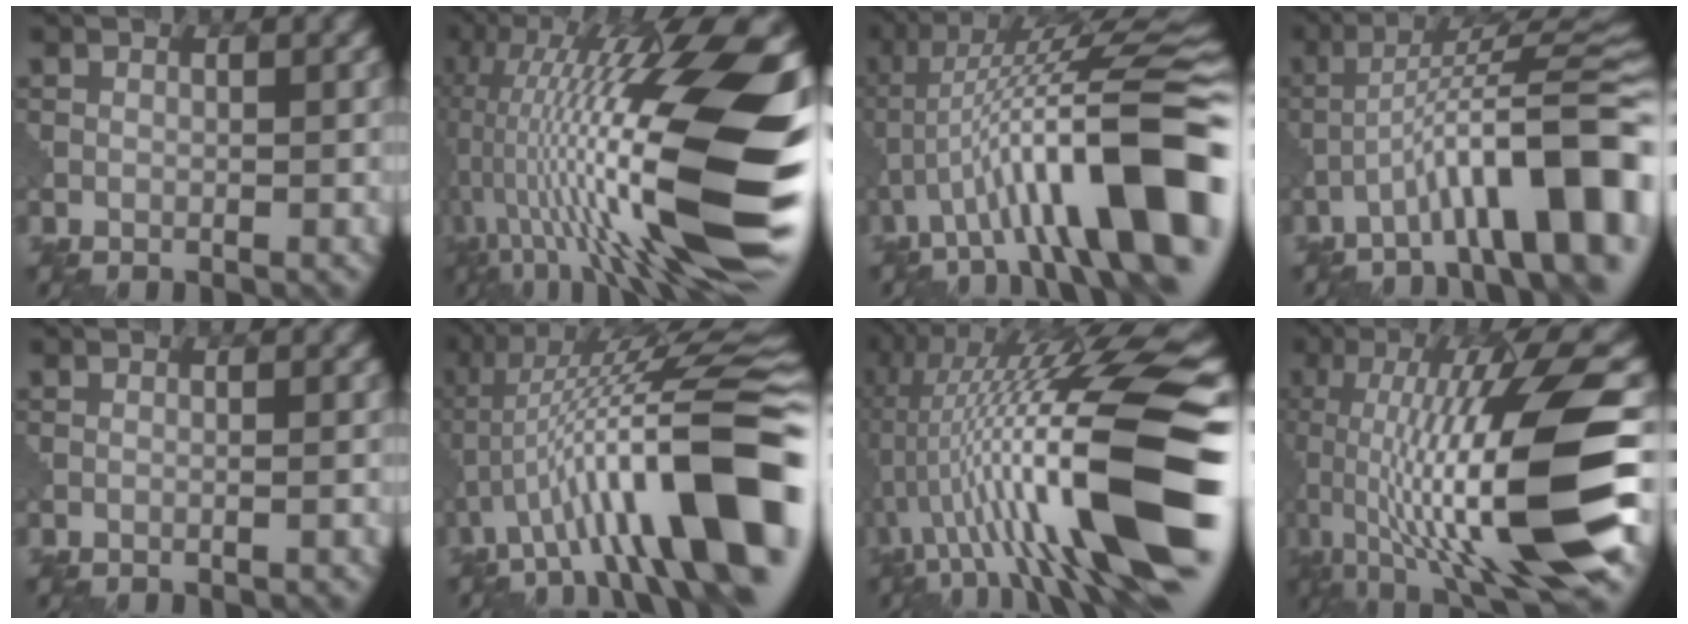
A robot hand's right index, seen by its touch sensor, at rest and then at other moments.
{"total": 18.5, "force": [-0.5, 5.2, 17.7], "torque": [-0.315, 0.033, -0.012]}
{"total": 13.4, "force": [-3.3, 2.8, 12.7], "torque": [-0.196, 0.035, -0.040]}
{"total": 11.7, "force": [-5.1, 2.0, 10.3], "torque": [-0.146, 0.029, -0.068]}
{"total": 0.8, "force": [0.0, 0.5, 0.7], "torque": [0.013, -0.001, -0.013]}
{"total": 14.5, "force": [-2.5, 2.8, 14.0], "torque": [-0.215, 0.041, -0.028]}
{"total": 17.7, "force": [-1.8, 3.3, 17.3], "torque": [-0.300, 0.038, -0.025]}
{"total": 14.5, "force": [-2.4, 3.3, 14.0], "torque": [-0.245, 0.020, -0.026]}